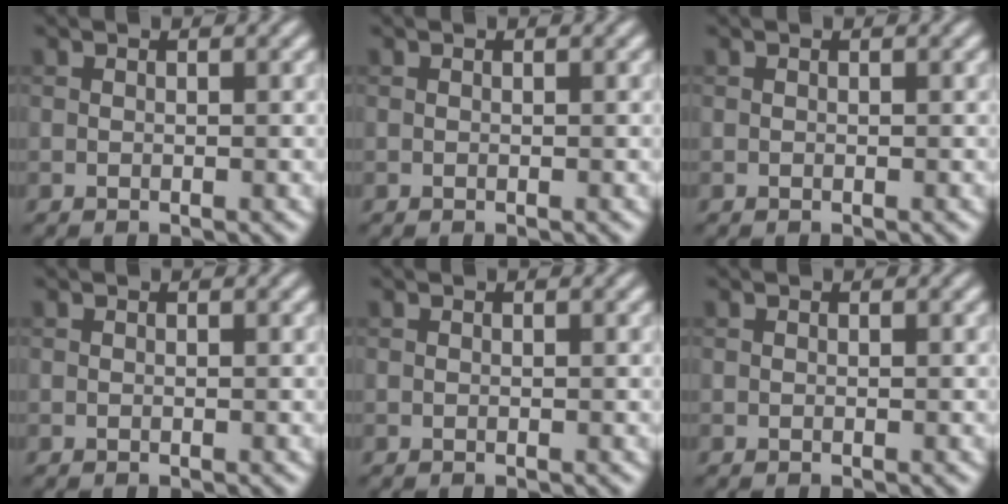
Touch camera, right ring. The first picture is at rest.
{"total": 0.0}
{"total": 0.0}
{"total": 0.0}
{"total": 0.0}
{"total": 0.0}